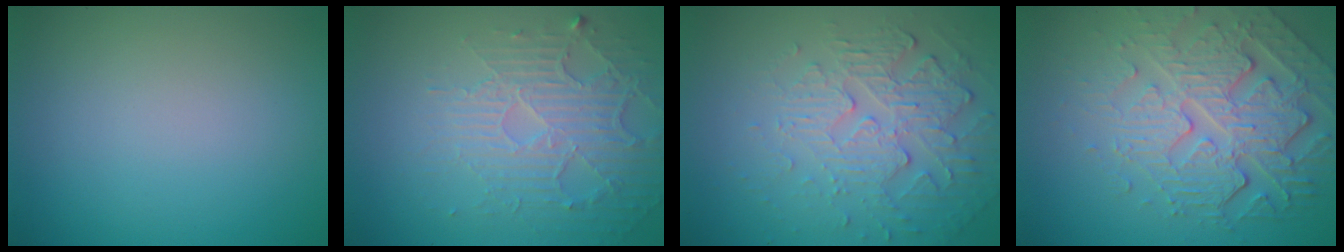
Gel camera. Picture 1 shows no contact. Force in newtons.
{"total": 5.6, "press": 3.4, "slide": 4.4}
{"total": 6.0, "press": 3.6, "slide": 4.8}
{"total": 6.9, "press": 5.1, "slide": 4.7}